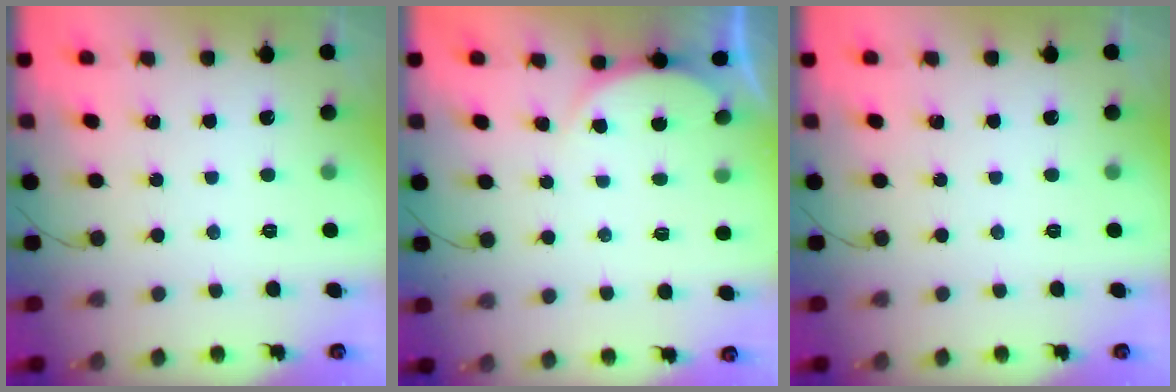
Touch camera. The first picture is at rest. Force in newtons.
{"total": 2.3, "press": 2.2, "slide": 0.6}
{"total": 0.0}